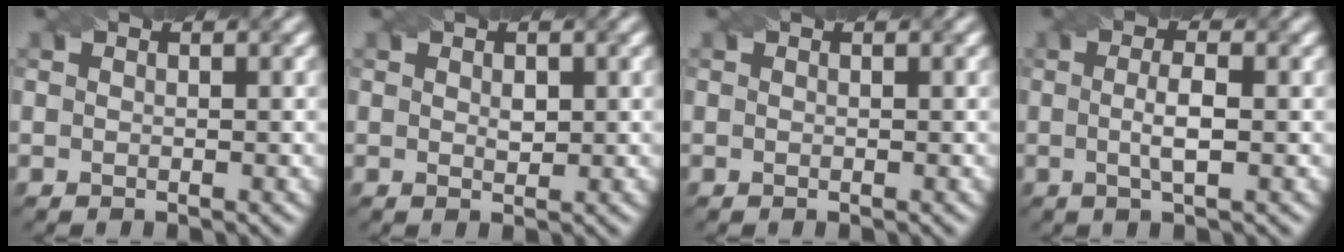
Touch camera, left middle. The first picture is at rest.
{"total": 1.1, "force": [0.3, 0.6, 0.8], "torque": [-0.013, -0.003, 0.007]}
{"total": 0.0}
{"total": 2.6, "force": [-0.1, 0.6, 2.5], "torque": [-0.048, 0.001, -0.004]}